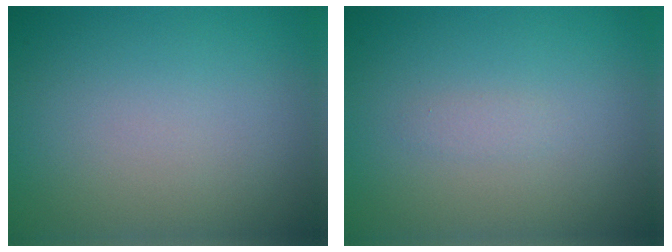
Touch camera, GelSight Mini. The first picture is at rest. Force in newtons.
{"total": 0.6, "press": 0.6, "slide": 0.0}